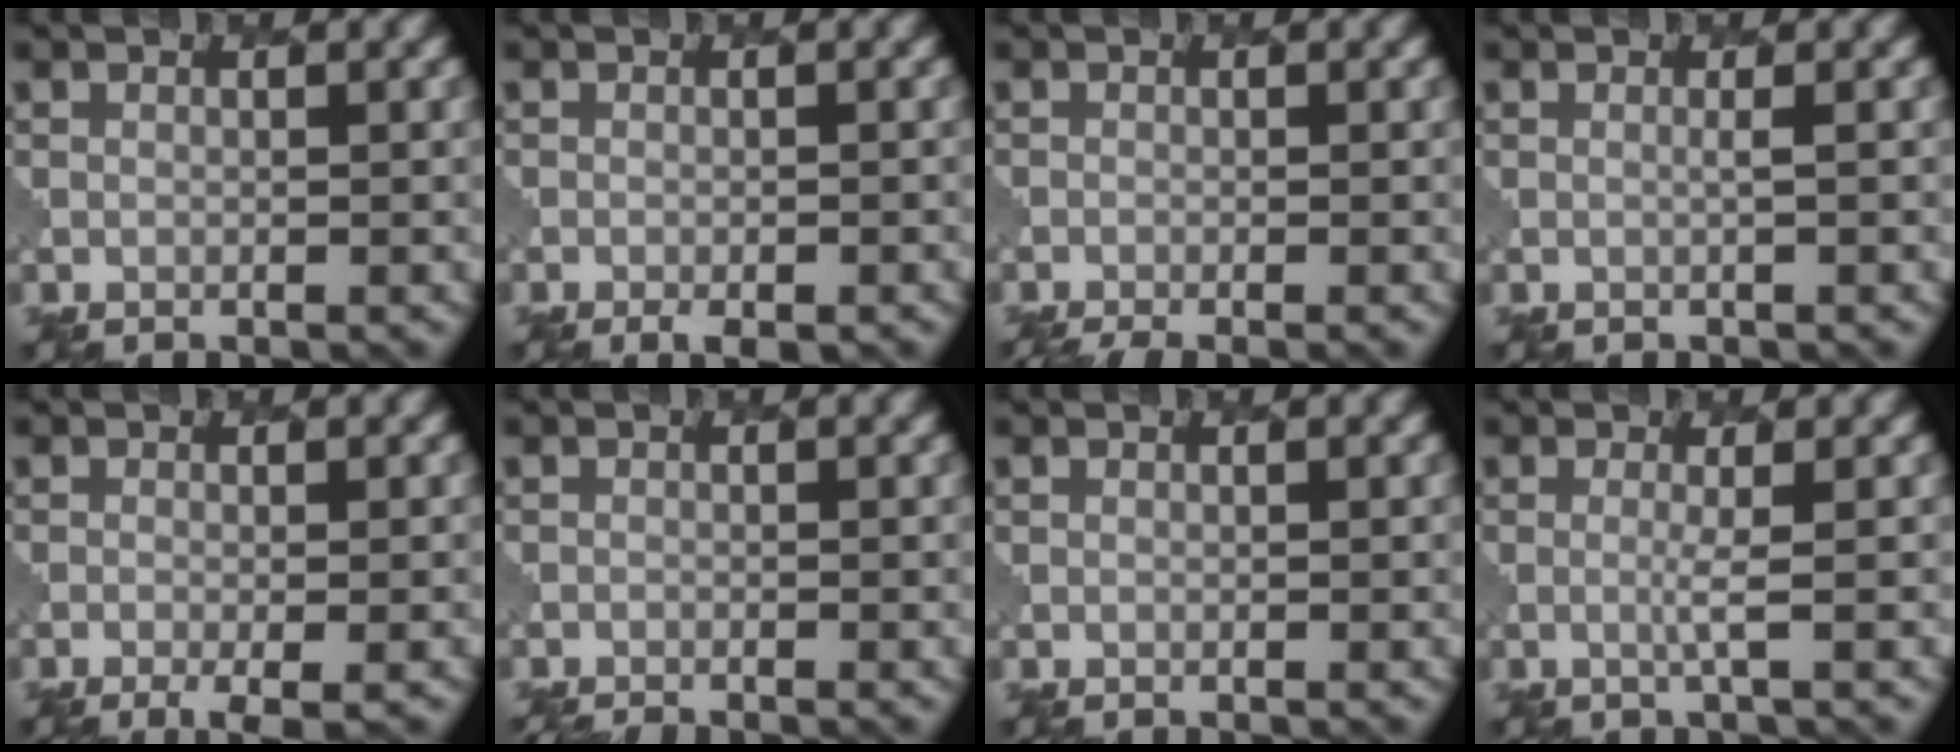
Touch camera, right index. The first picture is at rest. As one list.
[{"total": 1.7, "force": [-1.1, 0.4, 1.2], "torque": [-0.018, -0.002, -0.016]}, {"total": 2.7, "force": [-2.3, 0.4, 1.4], "torque": [-0.023, -0.009, -0.039]}, {"total": 0.8, "force": [0.2, 0.2, 0.7], "torque": [-0.007, 0.000, -0.002]}, {"total": 2.7, "force": [-1.3, 0.6, 2.2], "torque": [-0.033, -0.002, -0.022]}, {"total": 2.1, "force": [-2.0, 0.2, 0.5], "torque": [-0.012, -0.009, -0.032]}, {"total": 0.0}, {"total": 1.3, "force": [0.2, 0.0, 1.3], "torque": [-0.027, -0.004, -0.004]}]